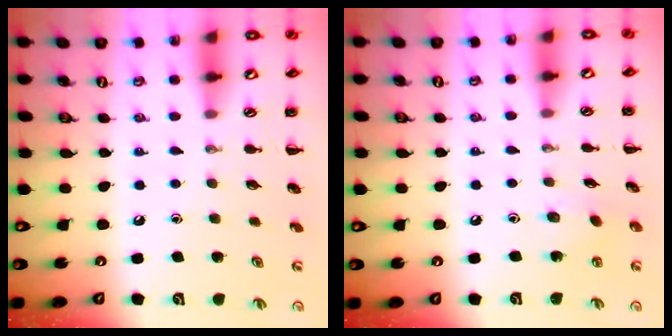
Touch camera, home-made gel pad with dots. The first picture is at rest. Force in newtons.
{"total": 4.2, "press": 4.0, "slide": 1.2}